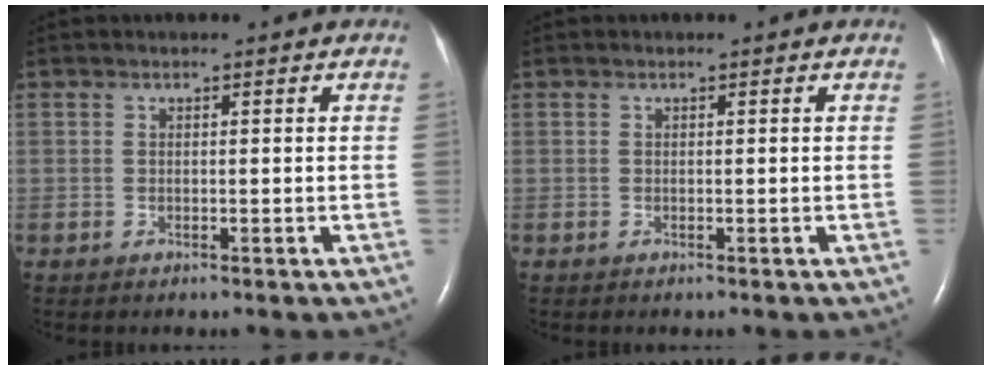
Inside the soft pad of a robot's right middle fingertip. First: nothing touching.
{"total": 0.0}